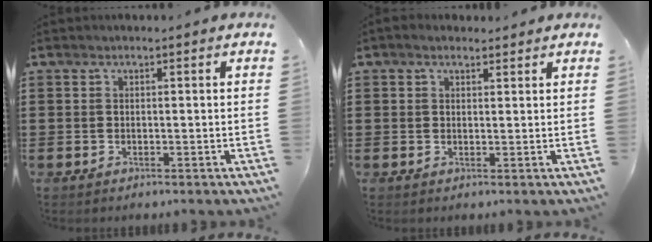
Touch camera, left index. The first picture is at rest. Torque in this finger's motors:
{"motor_torque": [2.14, 0.00, 0.26, 0.08]}